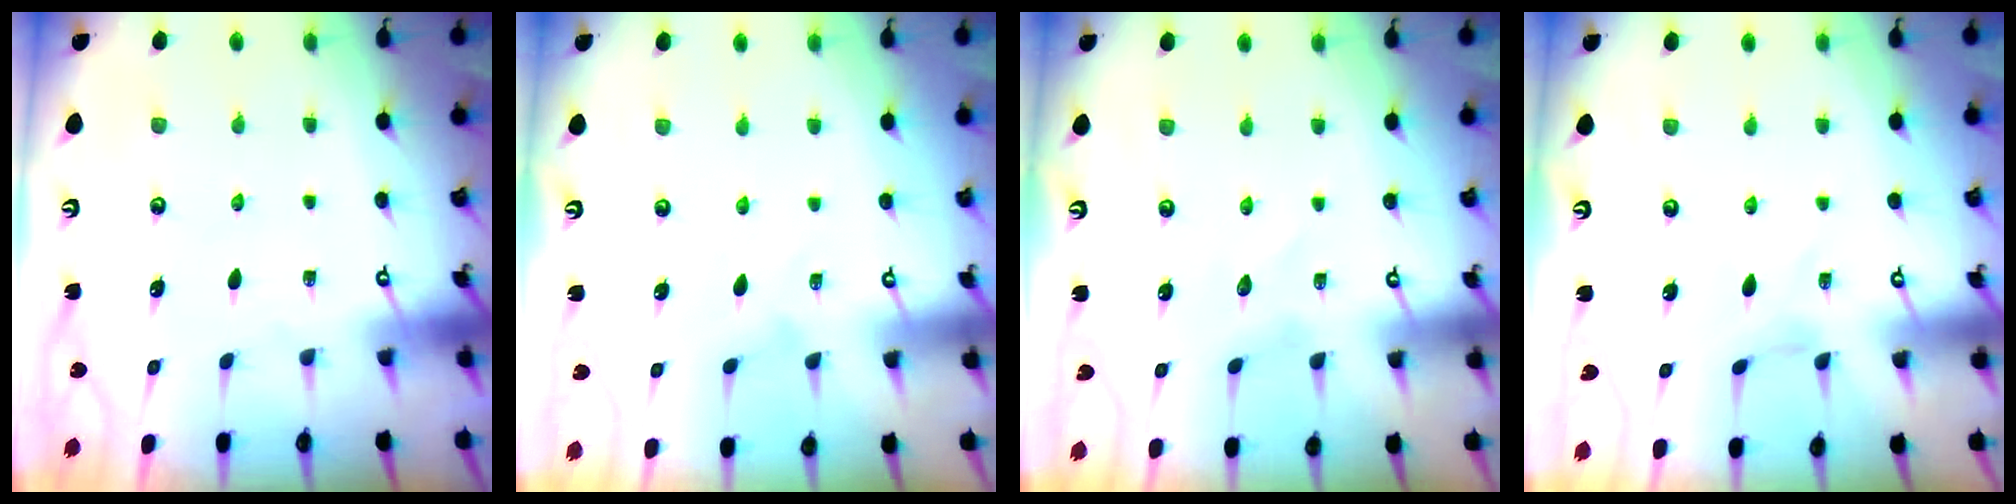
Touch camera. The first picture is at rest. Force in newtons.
{"total": 0.0}
{"total": 0.0}
{"total": 0.0}